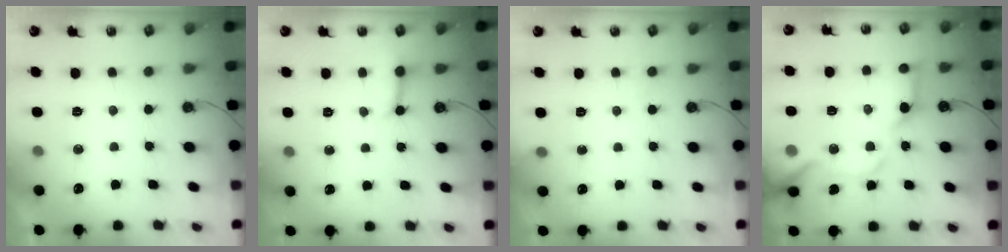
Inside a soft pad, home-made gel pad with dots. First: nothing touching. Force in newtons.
{"total": 2.9, "press": 2.9, "slide": 0.2}
{"total": 4.8, "press": 4.7, "slide": 0.2}
{"total": 17.4, "press": 17.3, "slide": 2.1}